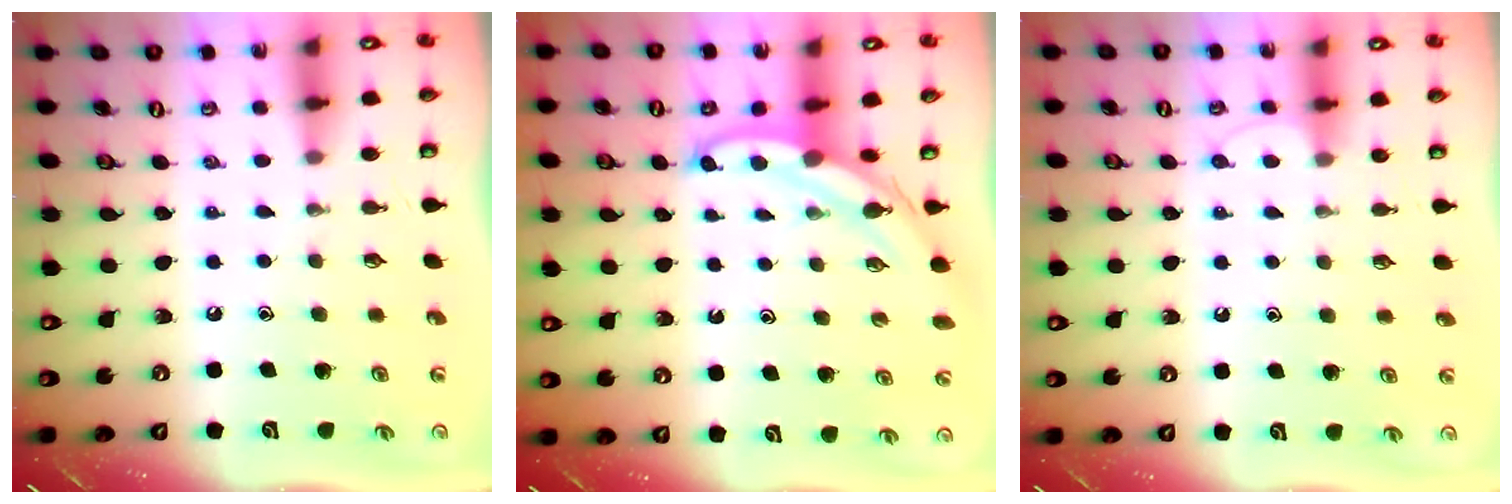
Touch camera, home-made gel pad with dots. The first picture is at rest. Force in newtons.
{"total": 5.5, "press": 5.5, "slide": 0.5}
{"total": 4.8, "press": 4.8, "slide": 0.5}